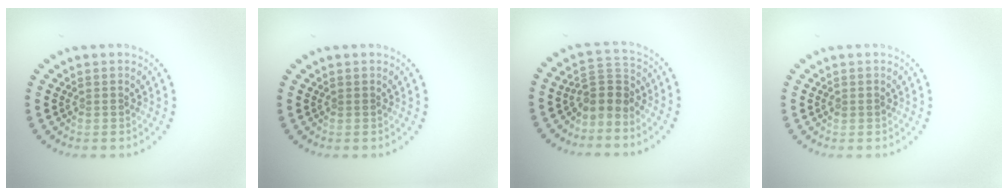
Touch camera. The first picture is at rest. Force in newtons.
{"total": 0.0}
{"total": 2.8, "press": 2.1, "slide": 1.9}
{"total": 0.6, "press": 0.6, "slide": 0.2}